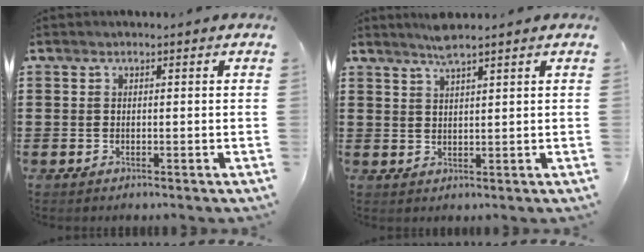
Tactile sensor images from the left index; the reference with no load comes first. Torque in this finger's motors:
{"motor_torque": [0.68, -0.61, 0.11, 0.08]}